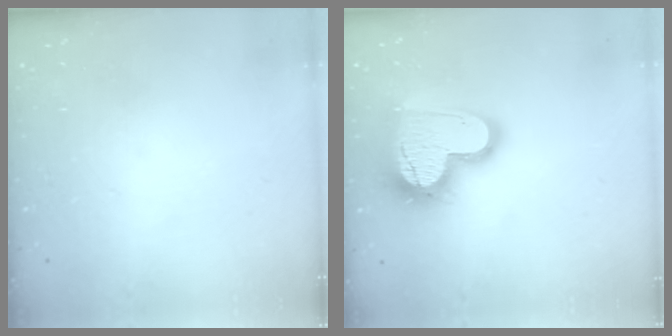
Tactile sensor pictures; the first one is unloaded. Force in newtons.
{"total": 19.6, "press": 19.6, "slide": 1.8}